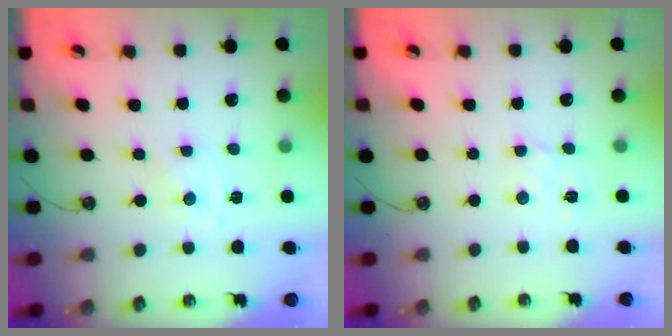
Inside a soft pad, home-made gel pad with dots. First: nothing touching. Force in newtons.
{"total": 2.8, "press": 2.7, "slide": 0.6}